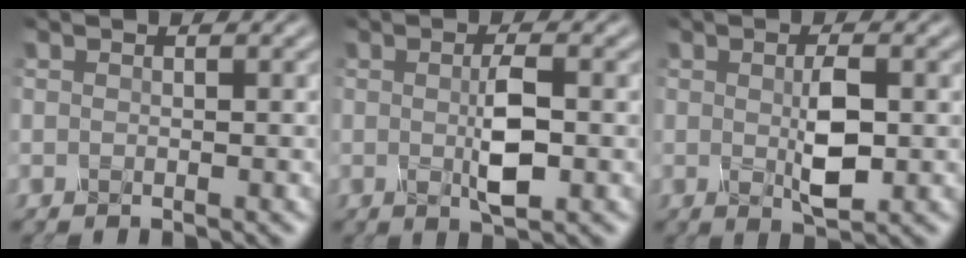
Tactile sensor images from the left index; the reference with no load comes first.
{"total": 2.7, "force": [0.0, 0.3, 2.7], "torque": [-0.064, -0.004, 0.008]}
{"total": 2.8, "force": [0.1, 0.6, 2.8], "torque": [-0.068, -0.003, 0.013]}